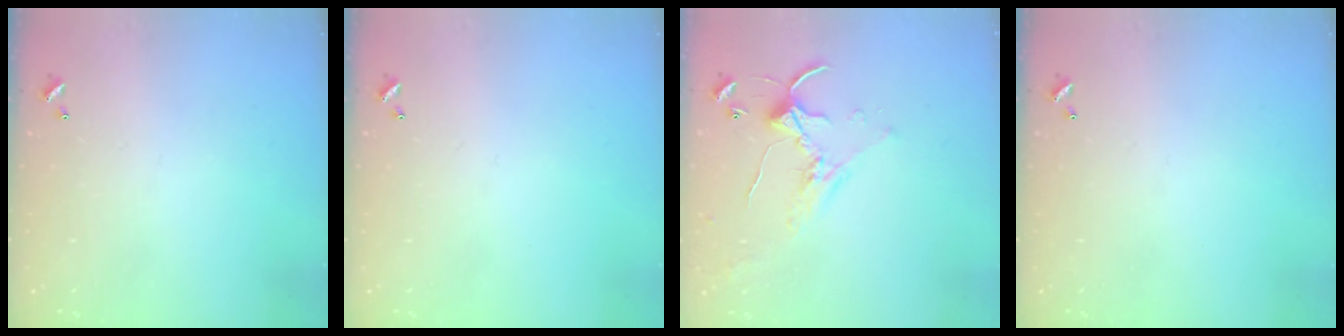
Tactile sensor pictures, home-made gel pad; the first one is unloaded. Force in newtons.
{"total": 0.0}
{"total": 1.5, "press": 1.5, "slide": 0.3}
{"total": 0.0}